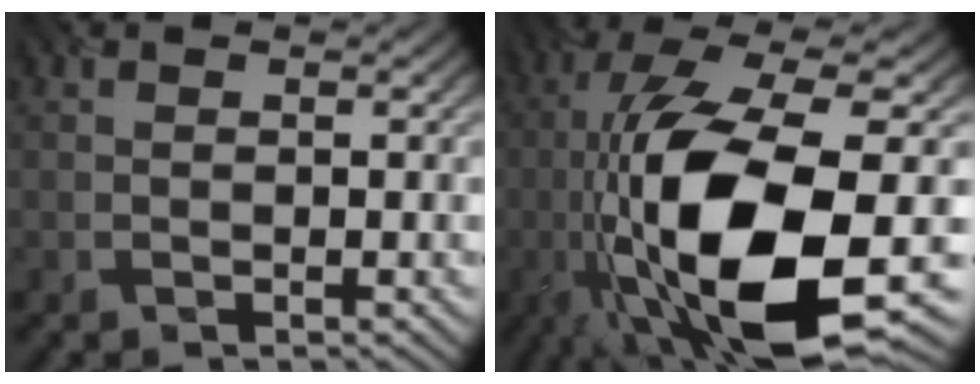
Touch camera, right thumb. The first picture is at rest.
{"total": 17.6, "force": [-4.5, 6.2, 15.8], "torque": [-0.326, -0.012, -0.067]}